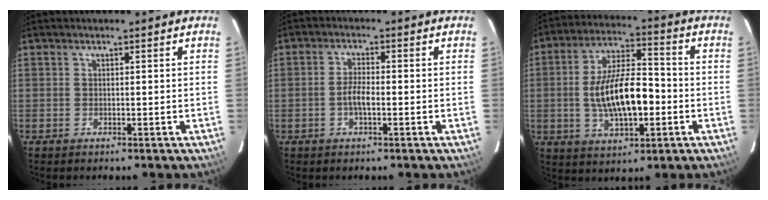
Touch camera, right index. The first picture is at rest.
{"total": 3.2, "force": [-1.0, 0.9, 2.9], "torque": [-0.061, 0.004, -0.018]}
{"total": 14.3, "force": [-2.3, 5.8, 12.9], "torque": [-0.244, 0.008, -0.035]}